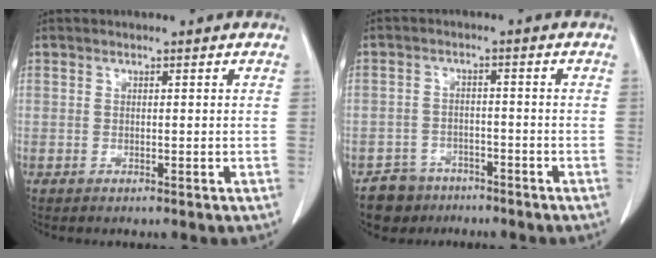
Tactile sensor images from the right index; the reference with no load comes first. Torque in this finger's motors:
{"motor_torque": [-0.29, -0.07, -0.67, -0.13]}